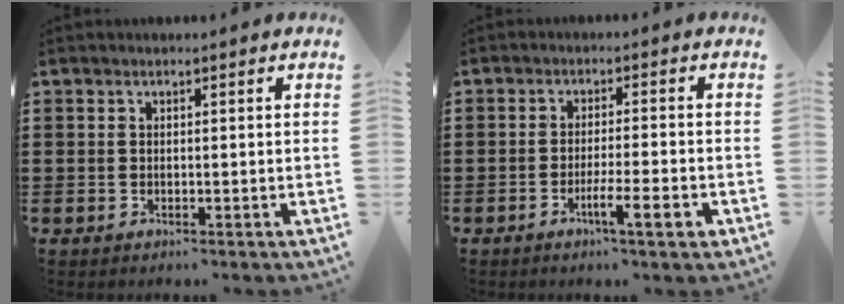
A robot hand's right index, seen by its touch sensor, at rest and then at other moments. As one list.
[{"total": 5.8, "force": [-2.8, 0.6, 5.0], "torque": [-0.078, -0.007, -0.044]}]